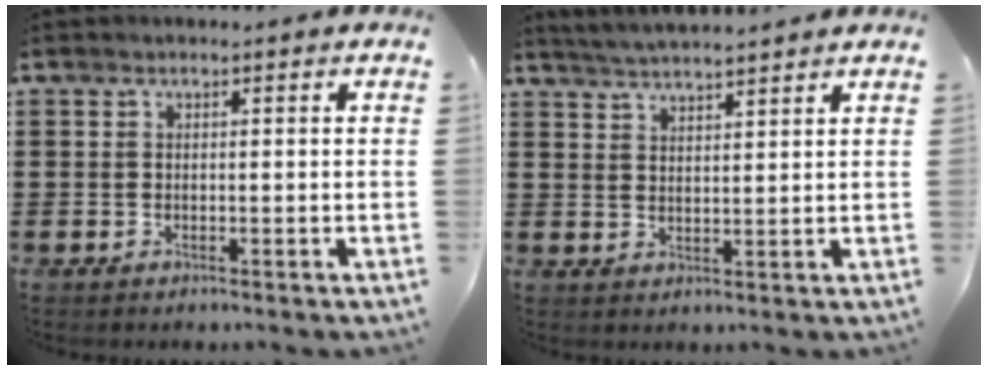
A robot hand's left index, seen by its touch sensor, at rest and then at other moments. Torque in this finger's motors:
{"motor_torque": [2.14, 0.00, 0.09, 0.04]}